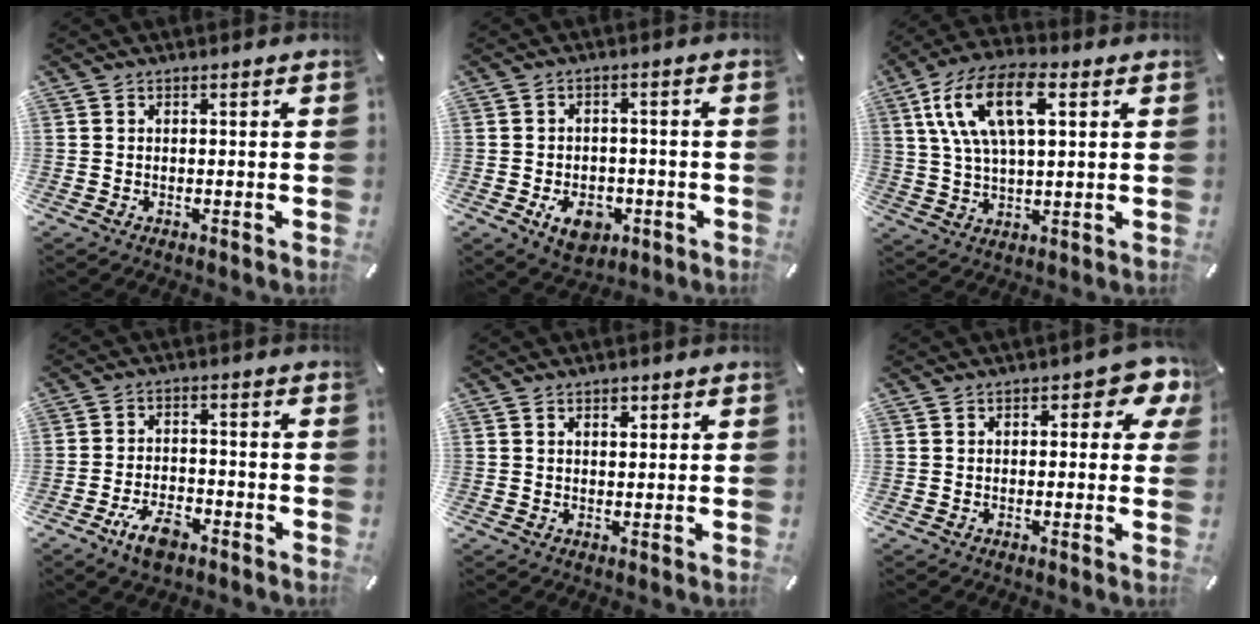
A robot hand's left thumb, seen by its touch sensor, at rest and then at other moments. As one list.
[{"total": 7.6, "force": [-3.0, 5.3, 4.5], "torque": [-0.078, 0.006, -0.054]}, {"total": 14.7, "force": [5.4, 7.1, 11.7], "torque": [-0.256, 0.011, 0.094]}, {"total": 6.9, "force": [-4.4, 3.3, 4.2], "torque": [-0.086, 0.018, -0.081]}, {"total": 1.6, "force": [0.9, 1.0, 0.9], "torque": [-0.011, -0.001, 0.015]}, {"total": 5.7, "force": [1.9, 2.8, 4.6], "torque": [-0.061, -0.001, 0.026]}]